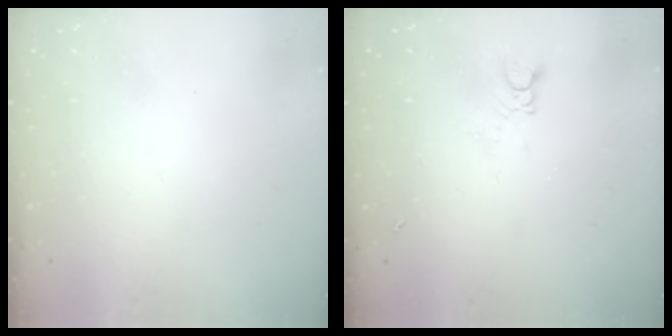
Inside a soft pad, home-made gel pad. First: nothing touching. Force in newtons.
{"total": 1.4, "press": 1.4, "slide": 0.2}